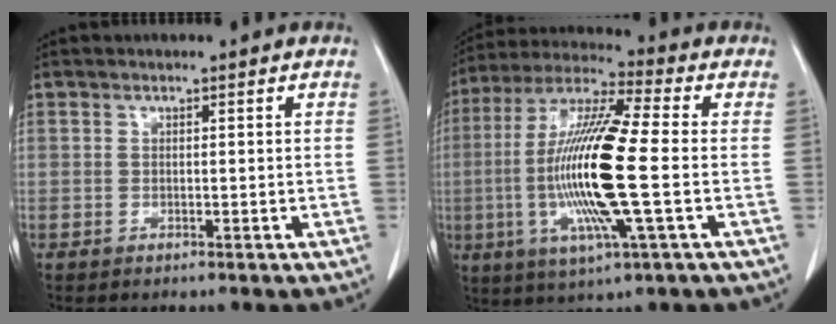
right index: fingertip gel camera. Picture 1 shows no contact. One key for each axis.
{"total": 17.8, "fx": -2.3, "fy": 1.0, "fz": 17.7, "tx": -0.364, "ty": -0.008, "tz": -0.051}